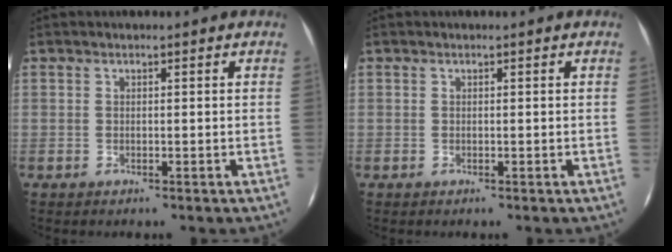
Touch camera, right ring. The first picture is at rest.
{"total": 0.0}